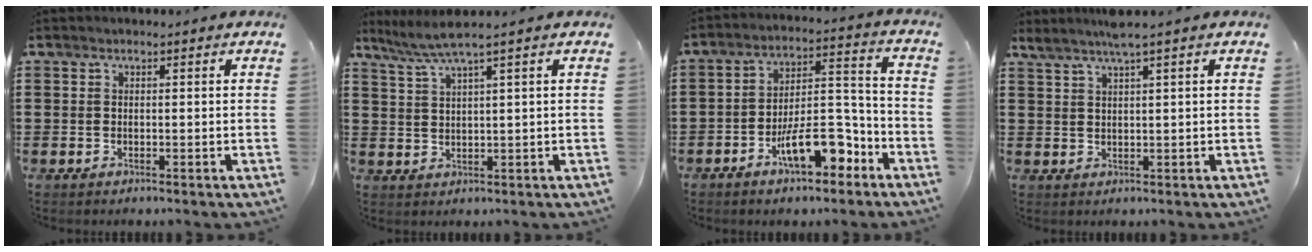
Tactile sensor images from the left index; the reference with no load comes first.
{"total": 3.8, "force": [2.4, -0.4, 2.9], "torque": [-0.063, -0.005, 0.042]}
{"total": 11.5, "force": [-6.4, 4.5, 8.4], "torque": [-0.146, 0.021, -0.113]}
{"total": 2.8, "force": [2.0, -0.6, 1.9], "torque": [-0.039, -0.001, 0.034]}